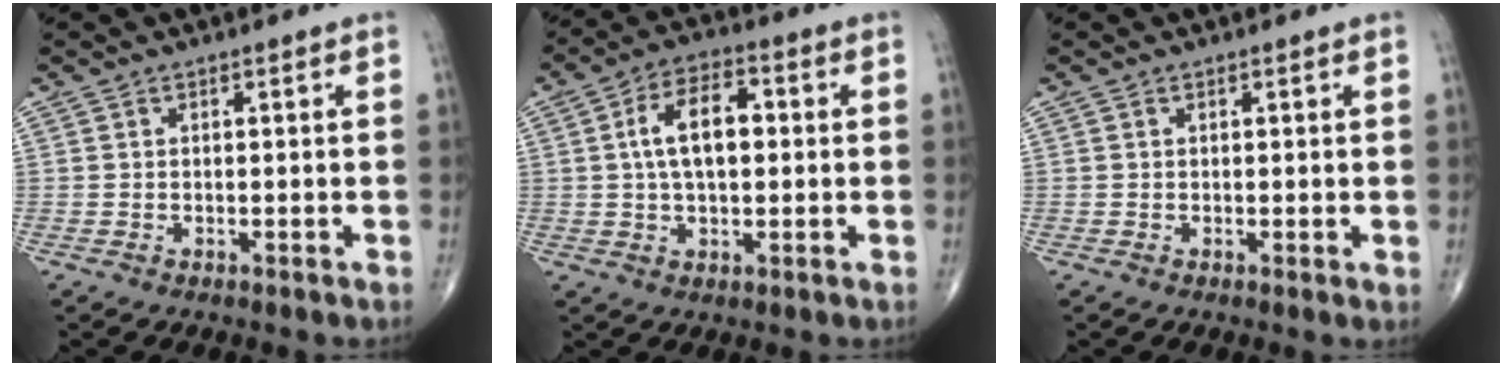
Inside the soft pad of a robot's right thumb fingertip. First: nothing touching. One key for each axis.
{"total": 10.2, "fx": 1.2, "fy": 5.5, "fz": 8.5, "tx": -0.143, "ty": 0.019, "tz": 0.016}
{"total": 0.7, "fx": 0.2, "fy": 0.2, "fz": 0.6, "tx": -0.010, "ty": -0.004, "tz": 0.001}